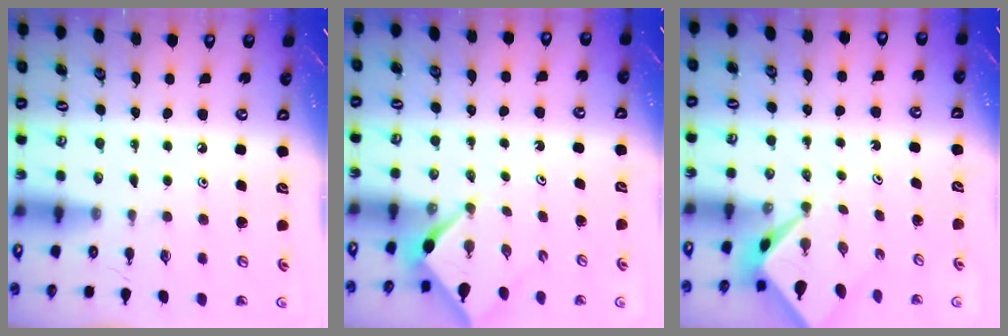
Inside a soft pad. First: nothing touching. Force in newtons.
{"total": 3.1, "press": 3.1, "slide": 0.4}
{"total": 1.6, "press": 1.5, "slide": 0.2}